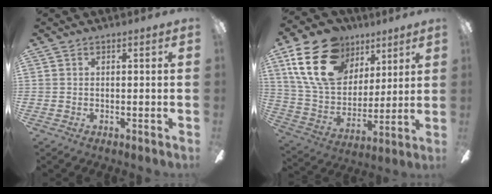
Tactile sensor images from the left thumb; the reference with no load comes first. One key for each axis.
{"total": 22.5, "fx": 11.6, "fy": 15.1, "fz": 12.1, "tx": -0.230, "ty": -0.042, "tz": 0.211}